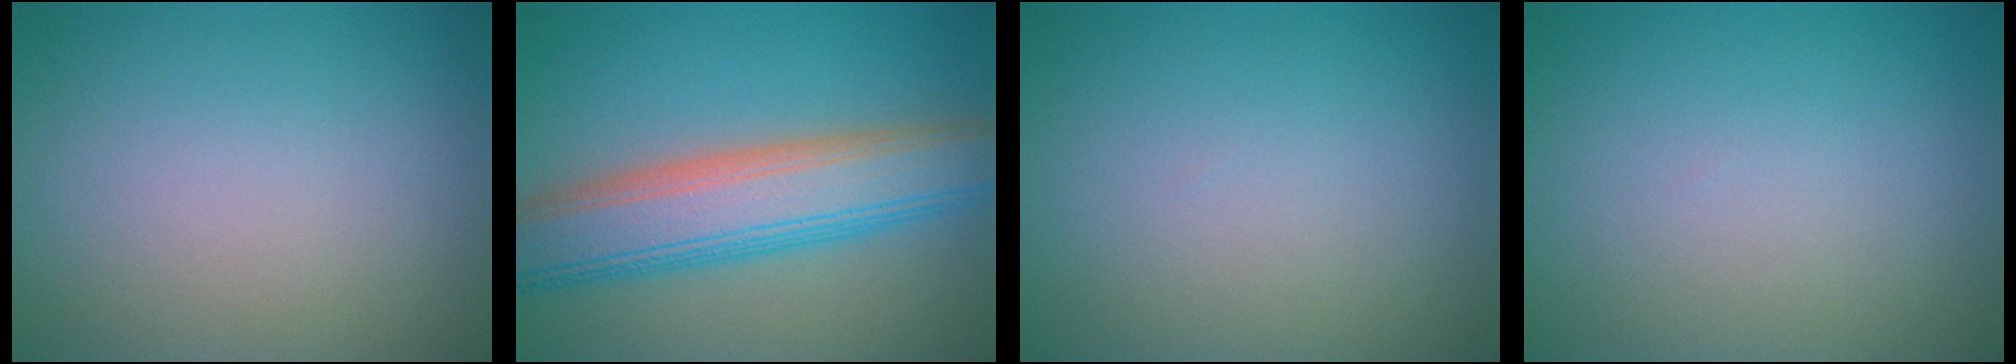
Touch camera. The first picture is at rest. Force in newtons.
{"total": 8.7, "press": 8.6, "slide": 0.5}
{"total": 0.0}
{"total": 0.0}